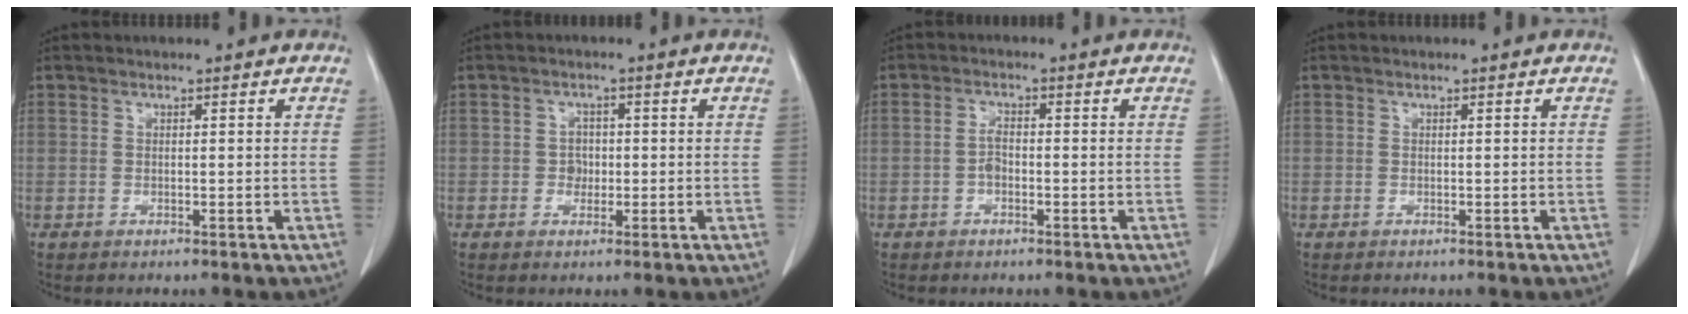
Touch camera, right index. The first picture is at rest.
{"total": 2.1, "force": [-0.3, 1.8, 1.0], "torque": [-0.011, 0.006, -0.004]}
{"total": 2.0, "force": [-0.7, 0.8, 1.7], "torque": [-0.031, 0.004, -0.012]}
{"total": 0.0}